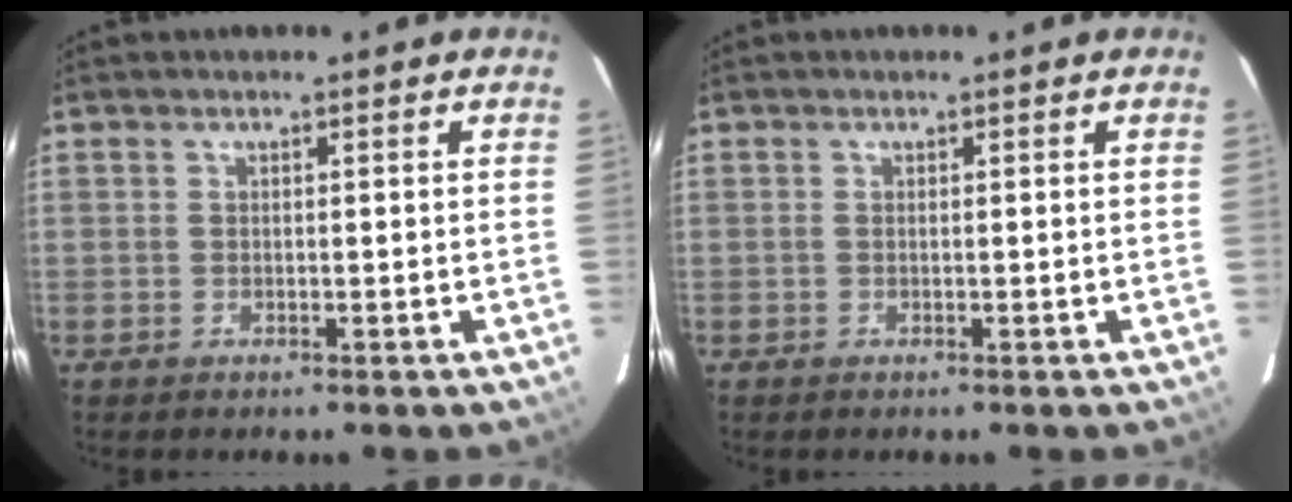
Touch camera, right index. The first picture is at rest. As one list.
[{"total": 0.0}]